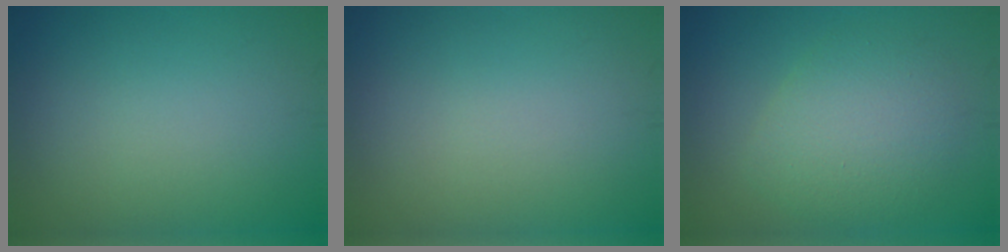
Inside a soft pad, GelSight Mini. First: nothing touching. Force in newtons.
{"total": 0.0}
{"total": 4.5, "press": 4.5, "slide": 0.3}